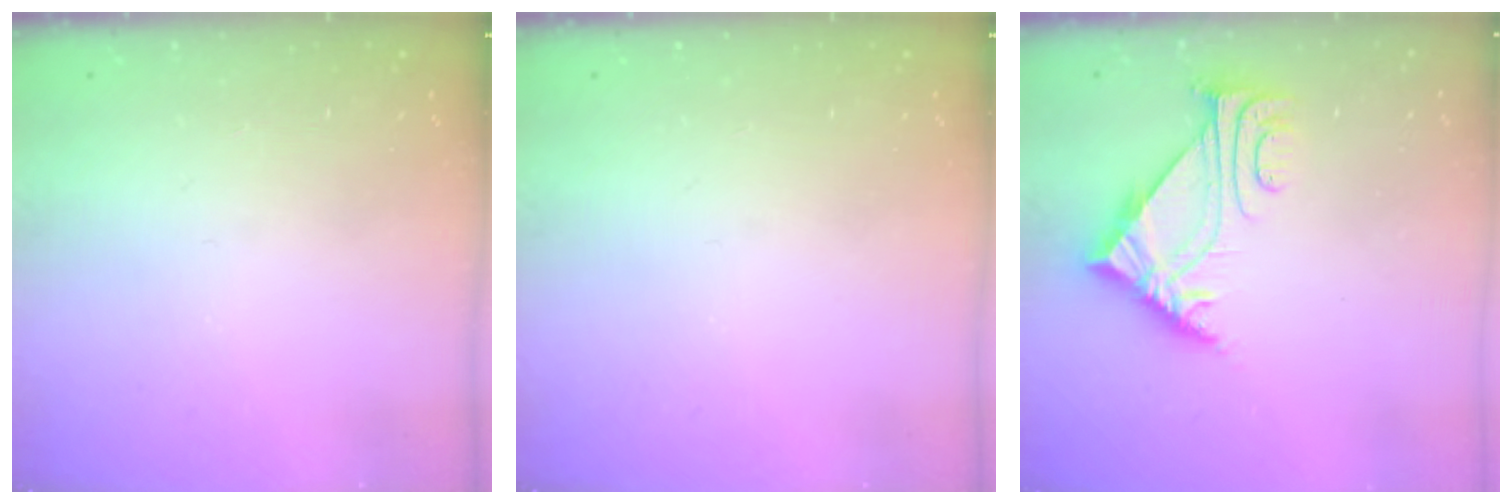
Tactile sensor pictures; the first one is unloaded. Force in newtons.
{"total": 0.0}
{"total": 6.5, "press": 6.5, "slide": 0.2}